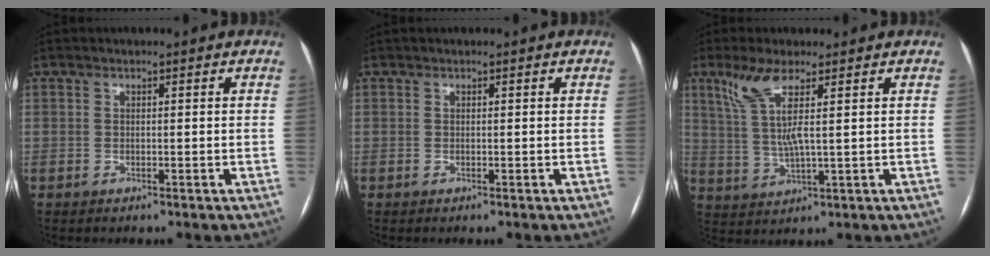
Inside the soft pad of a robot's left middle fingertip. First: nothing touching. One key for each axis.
{"total": 0.0}
{"total": 6.9, "fx": 3.2, "fy": 0.4, "fz": 6.1, "tx": -0.137, "ty": 0.003, "tz": 0.070}